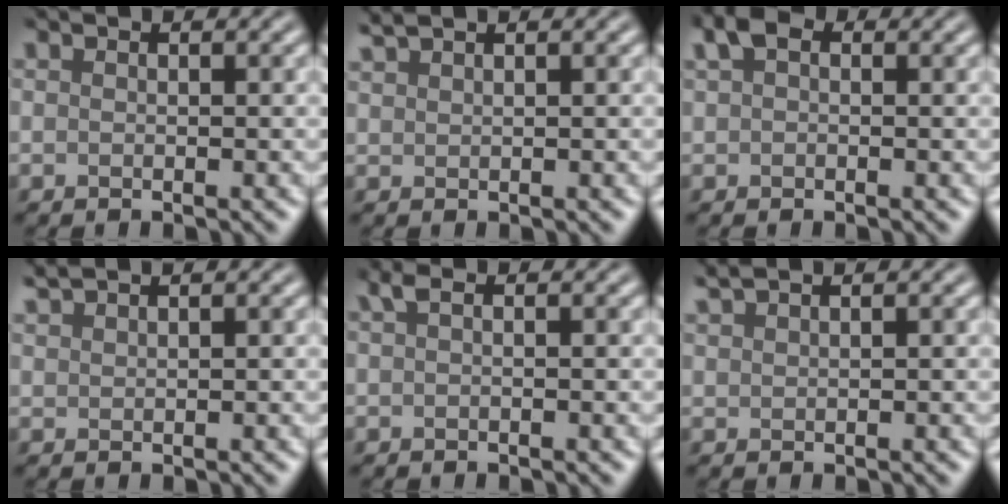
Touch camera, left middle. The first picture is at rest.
{"total": 1.4, "force": [1.2, -0.6, -0.2], "torque": [-0.010, 0.000, 0.043]}
{"total": 0.0}
{"total": 1.6, "force": [1.2, -0.8, -0.5], "torque": [-0.007, -0.002, 0.049]}
{"total": 1.3, "force": [-0.6, -1.0, -0.4], "torque": [-0.017, -0.011, 0.023]}
{"total": 1.5, "force": [1.4, -0.5, 0.0], "torque": [-0.014, 0.003, 0.044]}